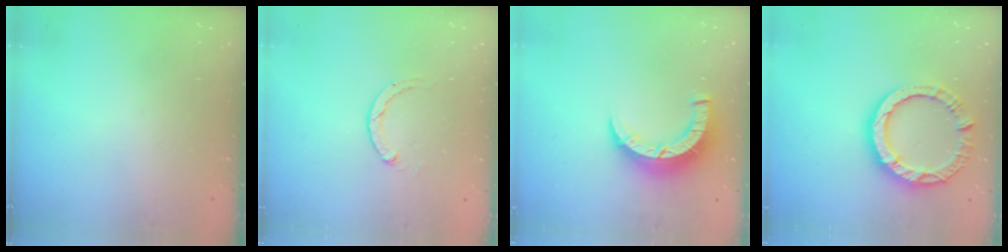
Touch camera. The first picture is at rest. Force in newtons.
{"total": 1.8, "press": 1.7, "slide": 0.5}
{"total": 8.4, "press": 8.4, "slide": 0.3}
{"total": 13.2, "press": 13.1, "slide": 1.6}